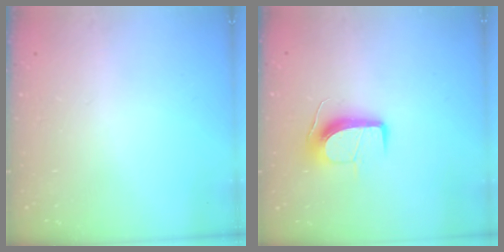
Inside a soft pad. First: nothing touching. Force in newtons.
{"total": 9.9, "press": 9.9, "slide": 0.2}